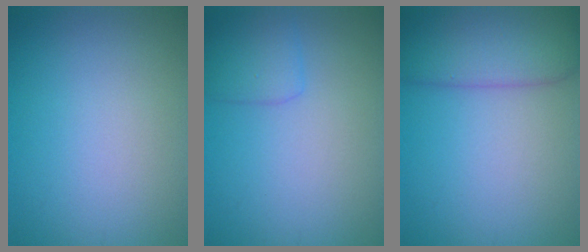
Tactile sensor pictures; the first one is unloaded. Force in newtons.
{"total": 2.0, "press": 1.9, "slide": 0.1}
{"total": 5.1, "press": 5.0, "slide": 0.5}